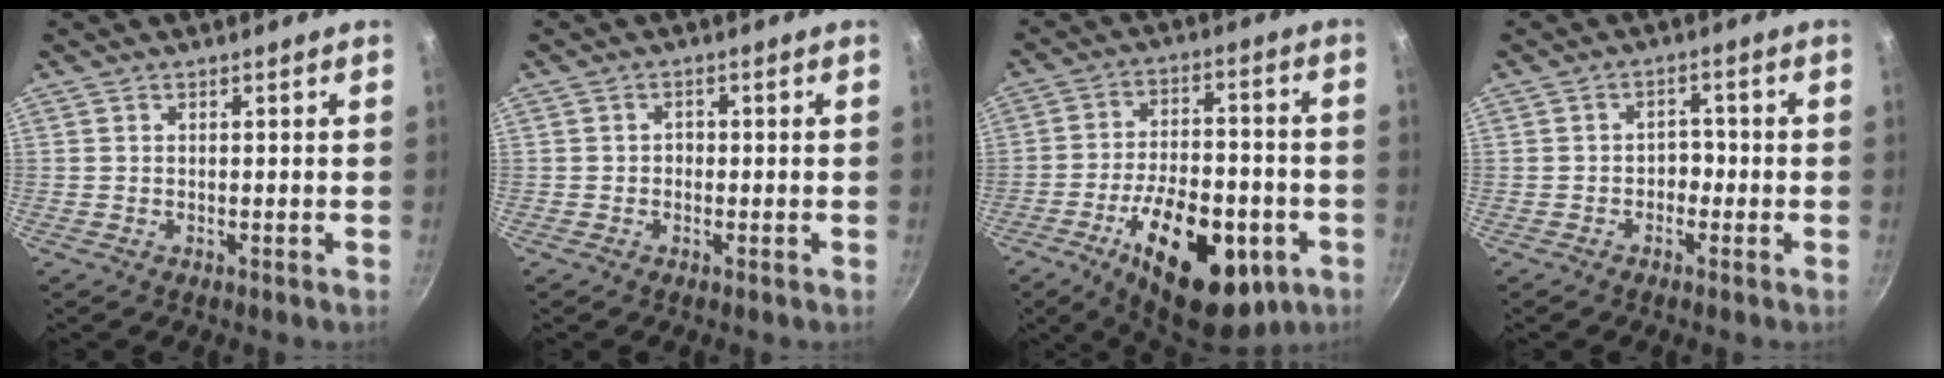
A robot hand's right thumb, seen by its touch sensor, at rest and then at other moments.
{"total": 1.5, "force": [-0.4, 1.3, 0.6], "torque": [-0.003, 0.004, -0.009]}
{"total": 22.4, "force": [-8.9, 11.1, 17.2], "torque": [-0.231, 0.029, -0.125]}
{"total": 2.7, "force": [-1.1, 2.1, 1.3], "torque": [0.010, 0.018, -0.020]}